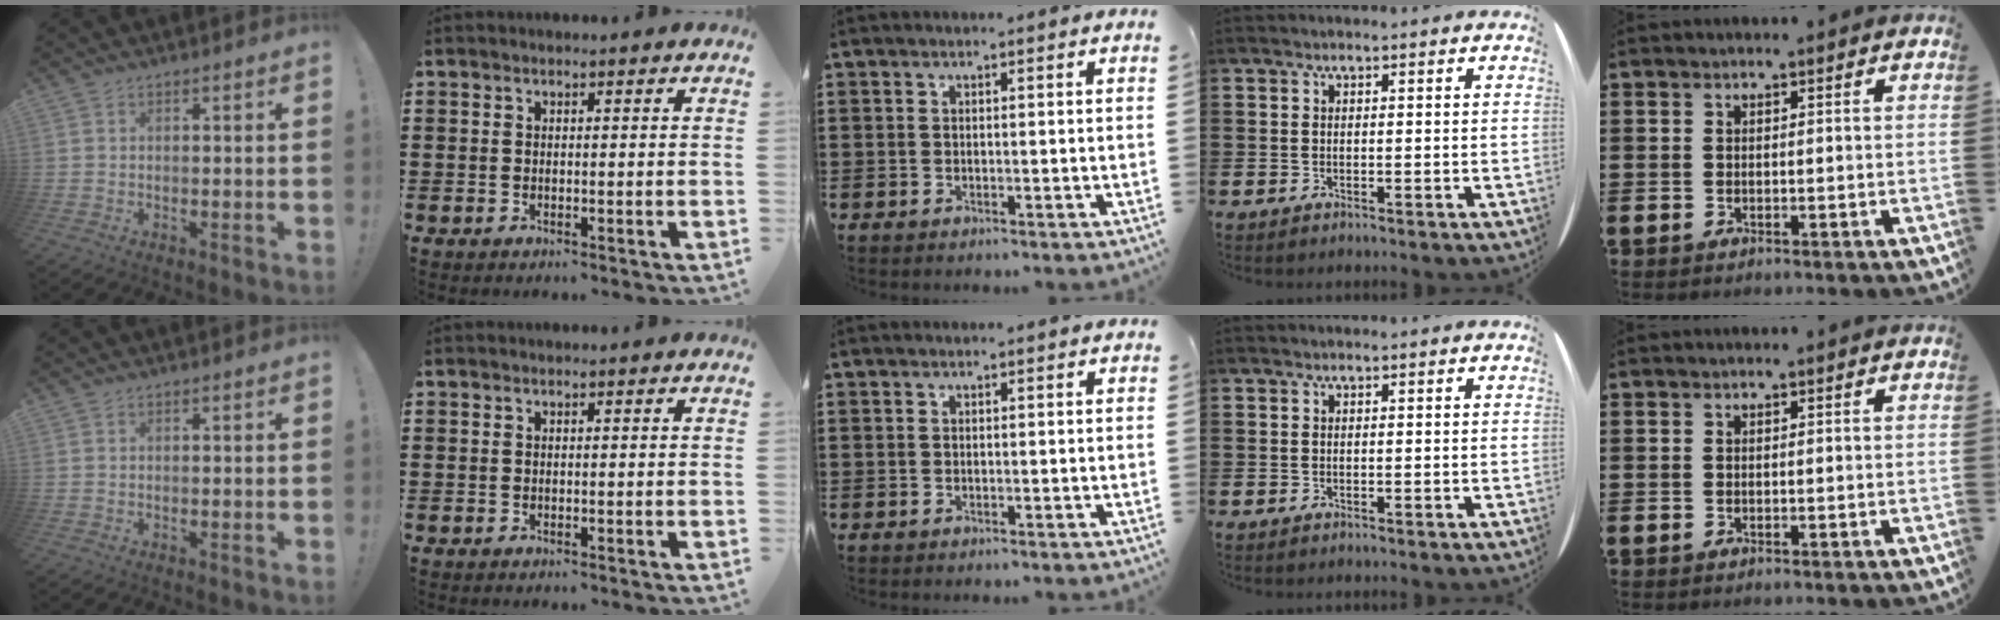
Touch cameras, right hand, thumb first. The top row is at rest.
{}